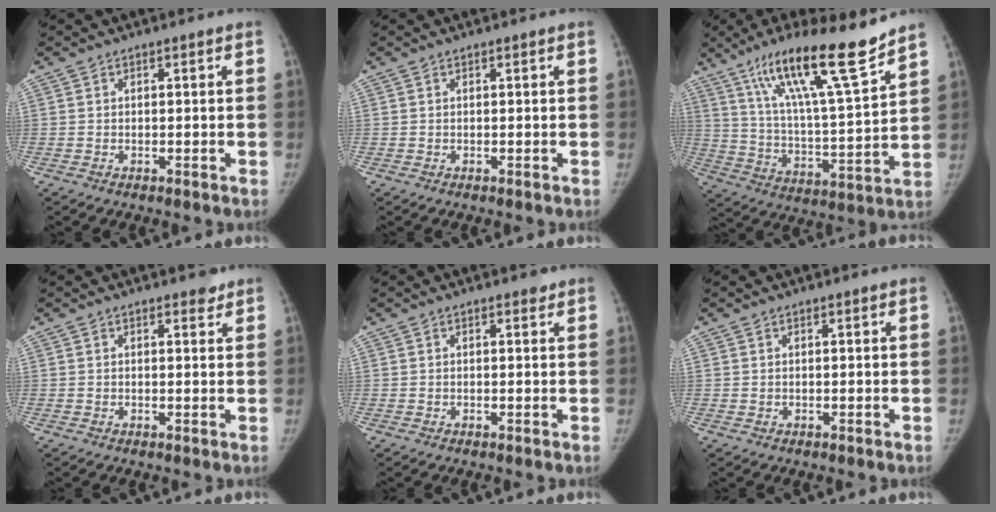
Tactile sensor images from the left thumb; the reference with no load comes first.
{"total": 0.0}
{"total": 19.8, "force": [14.1, 1.8, 13.7], "torque": [-0.210, -0.070, 0.243]}
{"total": 1.5, "force": [1.2, 0.7, 0.5], "torque": [0.003, -0.008, 0.012]}
{"total": 0.7, "force": [0.6, 0.4, 0.3], "torque": [-0.001, -0.004, 0.005]}
{"total": 0.0}